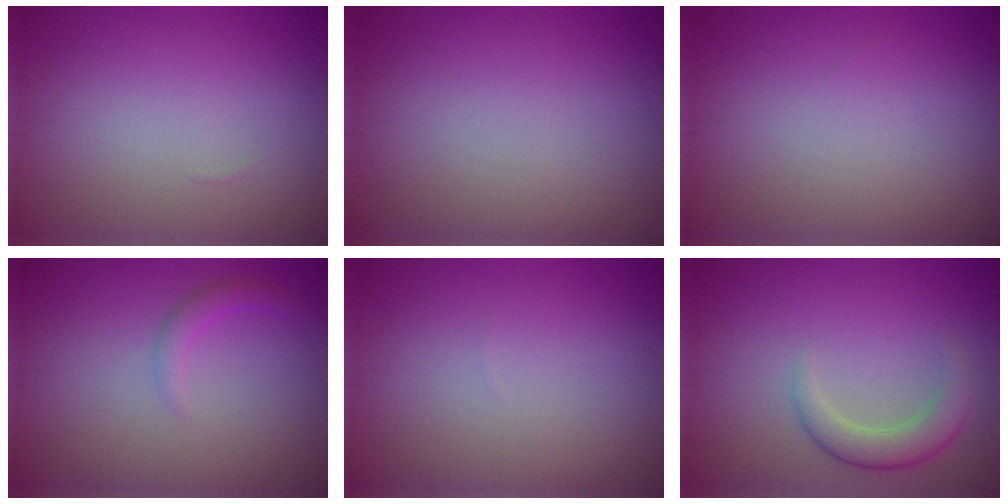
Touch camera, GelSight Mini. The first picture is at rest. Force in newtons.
{"total": 0.0}
{"total": 0.0}
{"total": 1.5, "press": 1.5, "slide": 0.0}
{"total": 0.0}
{"total": 3.2, "press": 3.2, "slide": 0.2}